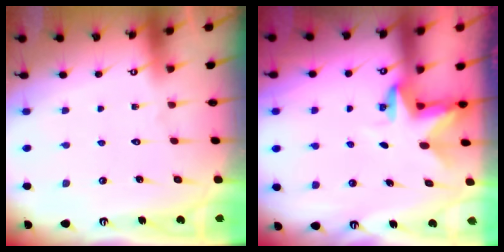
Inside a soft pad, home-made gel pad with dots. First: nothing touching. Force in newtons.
{"total": 3.0, "press": 3.0, "slide": 0.1}